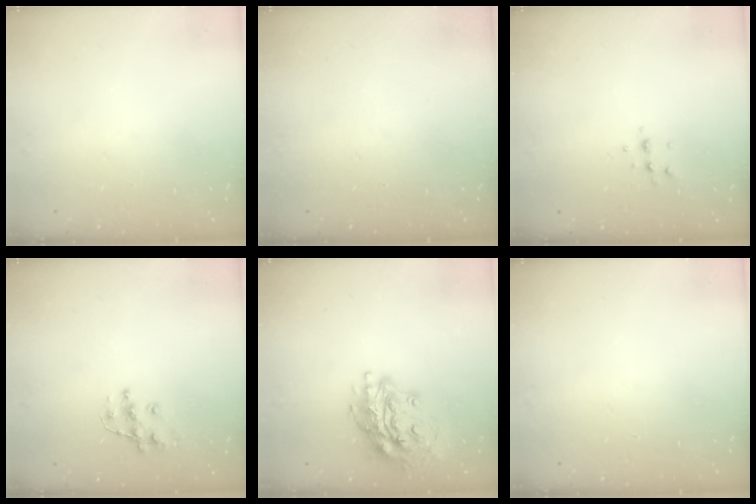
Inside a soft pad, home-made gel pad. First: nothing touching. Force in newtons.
{"total": 0.0}
{"total": 3.9, "press": 3.8, "slide": 1.2}
{"total": 8.8, "press": 8.8, "slide": 0.6}
{"total": 16.9, "press": 16.8, "slide": 1.5}
{"total": 0.0}